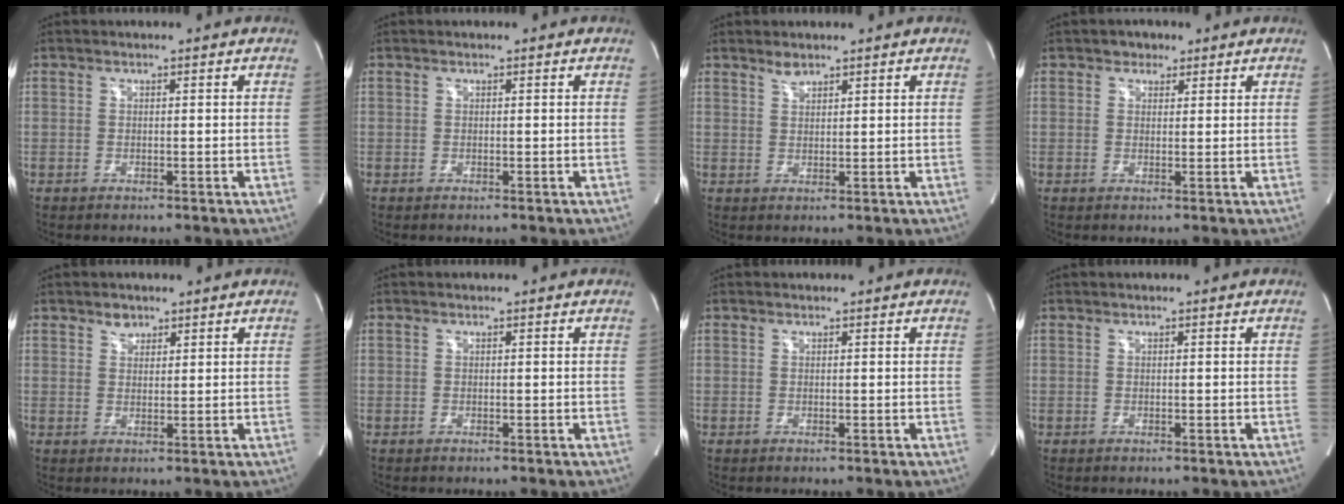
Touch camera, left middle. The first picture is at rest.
{"total": 0.0}
{"total": 1.6, "force": [1.4, 0.5, 0.5], "torque": [-0.010, 0.000, 0.028]}
{"total": 2.2, "force": [1.3, 1.6, 0.5], "torque": [-0.005, 0.003, 0.016]}
{"total": 2.0, "force": [1.5, 1.3, 0.5], "torque": [-0.008, 0.001, 0.024]}
{"total": 0.0}
{"total": 0.0}
{"total": 0.0}